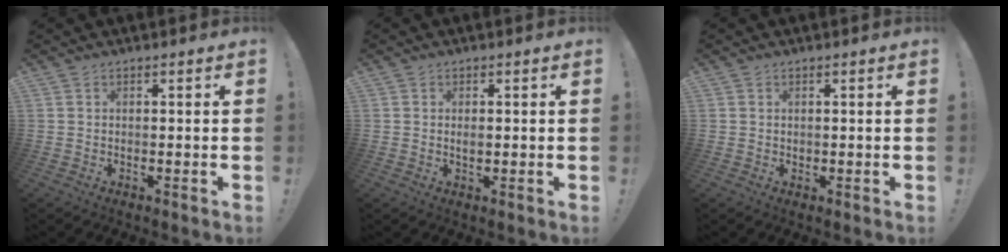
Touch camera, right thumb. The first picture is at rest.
{"total": 1.1, "force": [-0.1, 0.6, 1.0], "torque": [-0.005, -0.003, -0.005]}
{"total": 0.5, "force": [0.3, 0.5, 0.0], "torque": [0.008, -0.002, 0.004]}